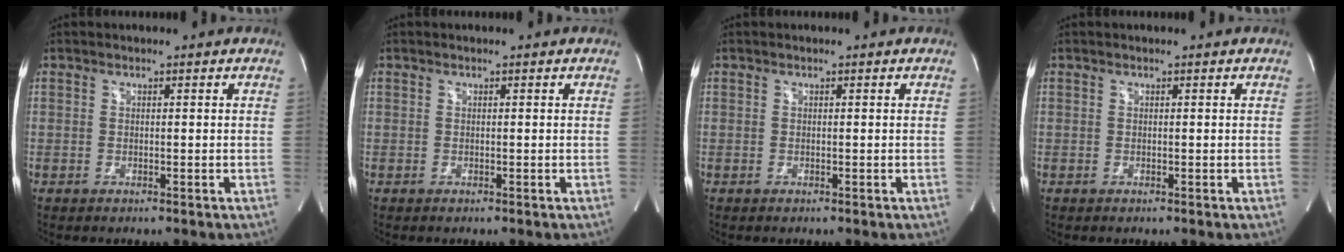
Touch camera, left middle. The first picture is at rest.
{"total": 0.0}
{"total": 0.0}
{"total": 0.0}